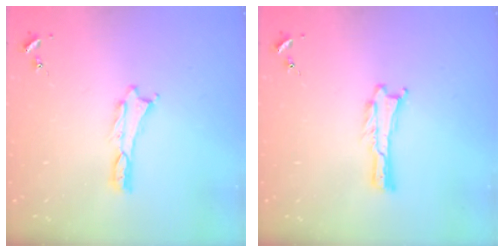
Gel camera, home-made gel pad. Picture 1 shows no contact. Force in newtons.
{"total": 0.0}